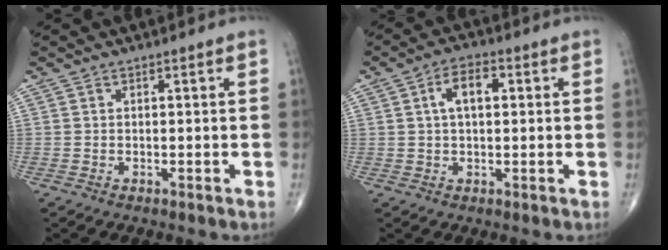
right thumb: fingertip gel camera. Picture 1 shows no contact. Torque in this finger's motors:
{"motor_torque": [0.18, 0.93, 0.84, 0.27, 0.04]}